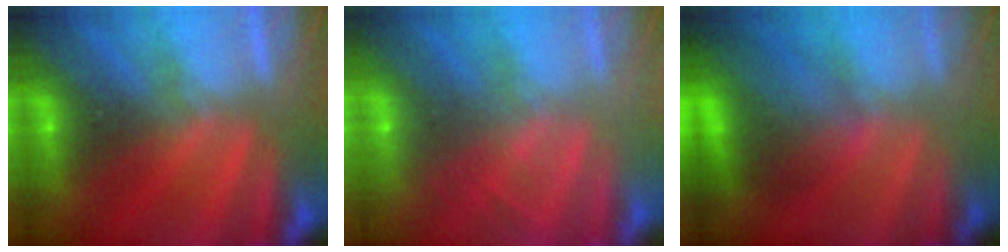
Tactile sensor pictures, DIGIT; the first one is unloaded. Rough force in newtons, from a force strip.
{"total": 2.0}
{"total": 4.4}